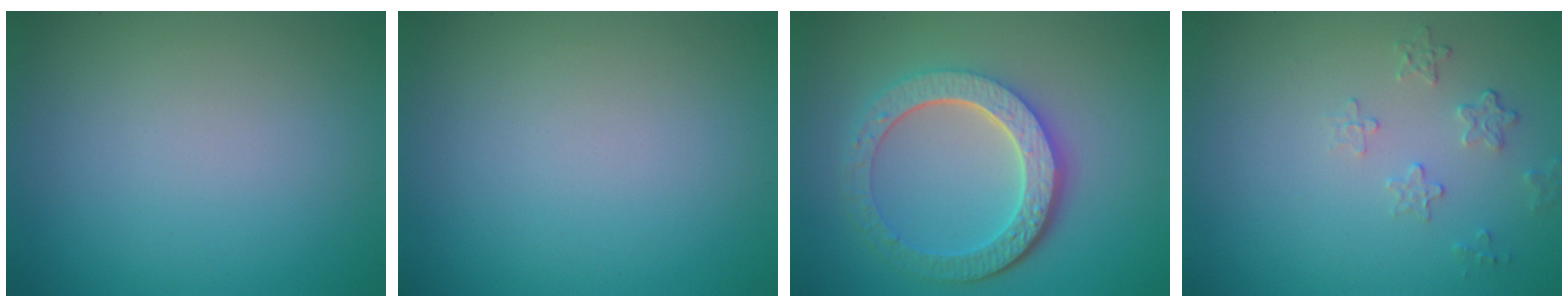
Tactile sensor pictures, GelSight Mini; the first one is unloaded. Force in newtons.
{"total": 0.0}
{"total": 6.1, "press": 4.6, "slide": 4.0}
{"total": 1.6, "press": 0.9, "slide": 1.4}